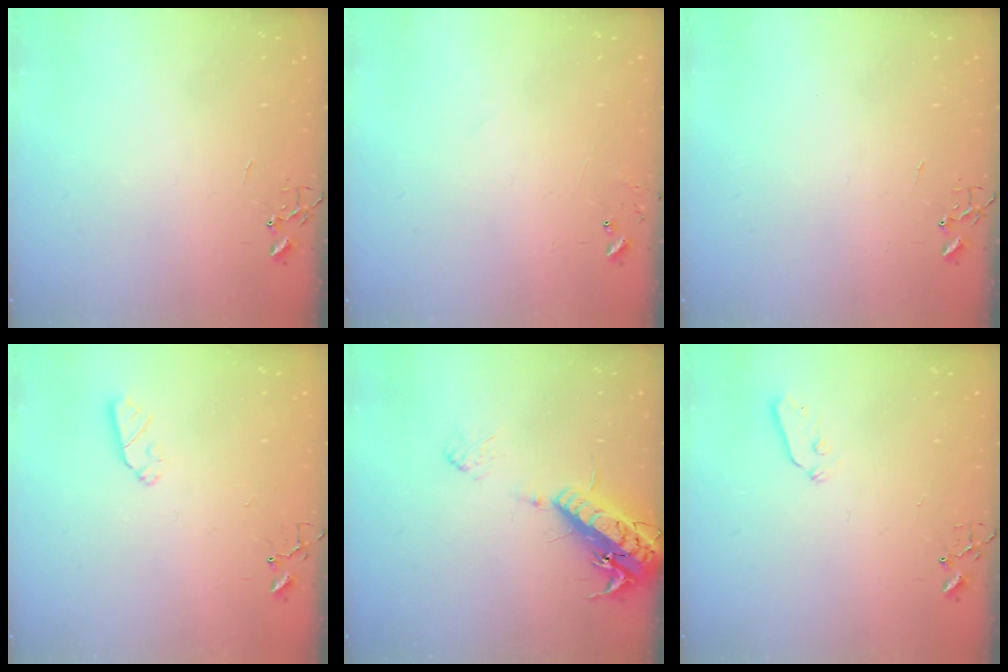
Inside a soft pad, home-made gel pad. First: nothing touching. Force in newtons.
{"total": 6.3, "press": 6.3, "slide": 0.5}
{"total": 0.0}
{"total": 6.2, "press": 6.2, "slide": 0.3}
{"total": 16.4, "press": 15.9, "slide": 3.8}
{"total": 4.4, "press": 4.3, "slide": 0.8}